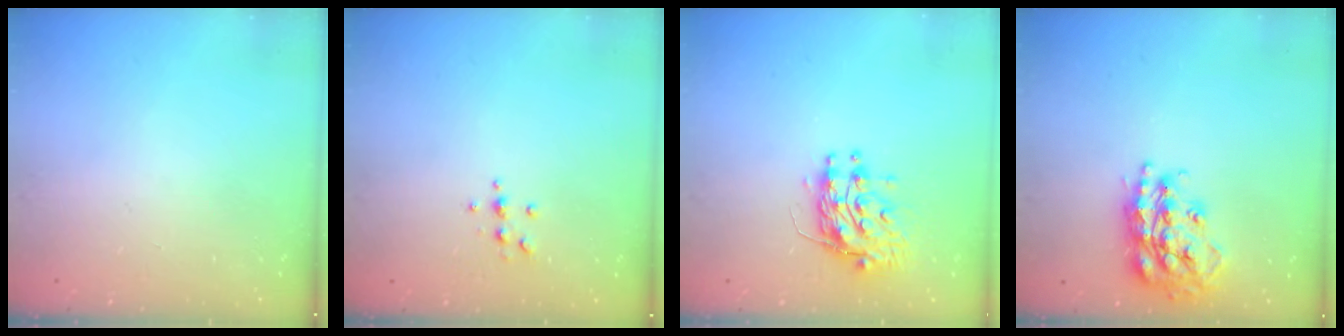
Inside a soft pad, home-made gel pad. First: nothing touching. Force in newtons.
{"total": 5.4, "press": 5.1, "slide": 1.7}
{"total": 10.6, "press": 10.5, "slide": 0.8}
{"total": 19.5, "press": 19.5, "slide": 1.8}